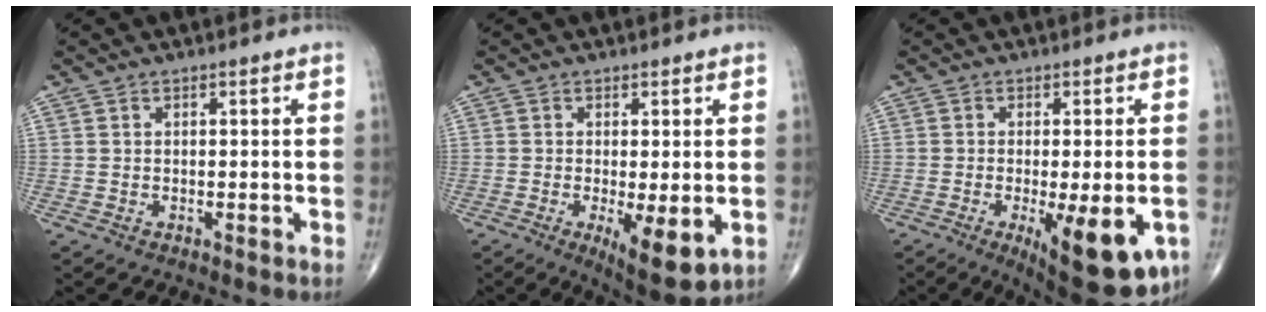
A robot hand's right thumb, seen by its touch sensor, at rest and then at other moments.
{"total": 8.8, "force": [-2.4, 2.7, 8.0], "torque": [-0.115, -0.024, -0.030]}
{"total": 15.2, "force": [-5.5, 4.9, 13.3], "torque": [-0.142, -0.012, -0.063]}